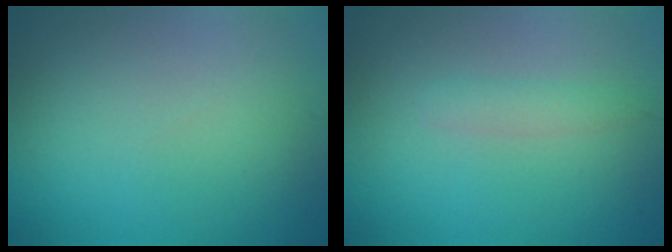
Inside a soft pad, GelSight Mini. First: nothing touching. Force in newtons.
{"total": 1.4, "press": 1.4, "slide": 0.1}